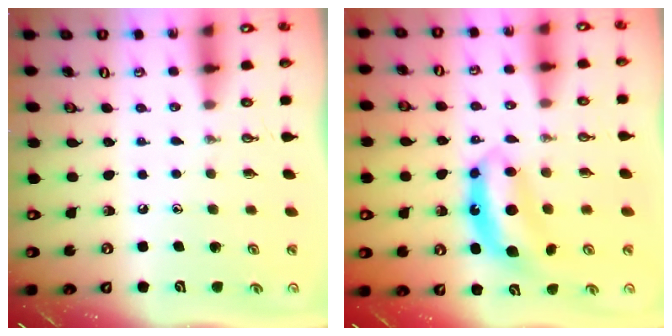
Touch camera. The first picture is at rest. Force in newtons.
{"total": 7.0, "press": 7.0, "slide": 0.2}